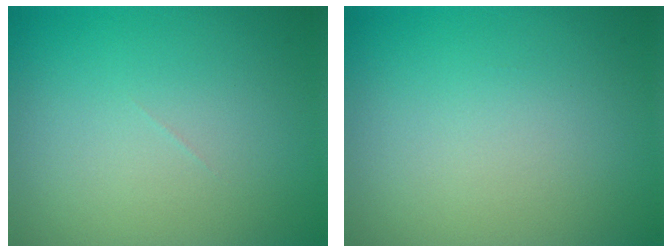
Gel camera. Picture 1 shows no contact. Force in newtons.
{"total": 0.0}